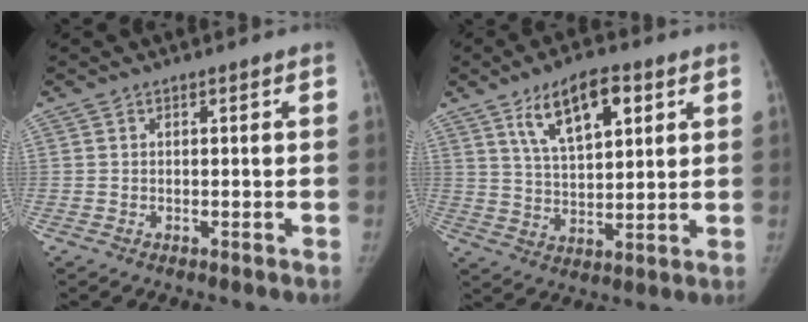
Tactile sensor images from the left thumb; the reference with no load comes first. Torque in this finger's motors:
{"motor_torque": [0.17, 0.53, 1.20, -1.09, 0.11]}